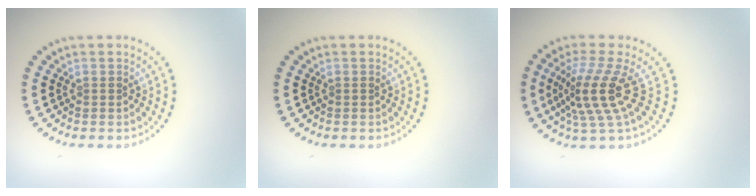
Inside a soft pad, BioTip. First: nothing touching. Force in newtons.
{"total": 0.0}
{"total": 4.4, "press": 3.1, "slide": 3.1}